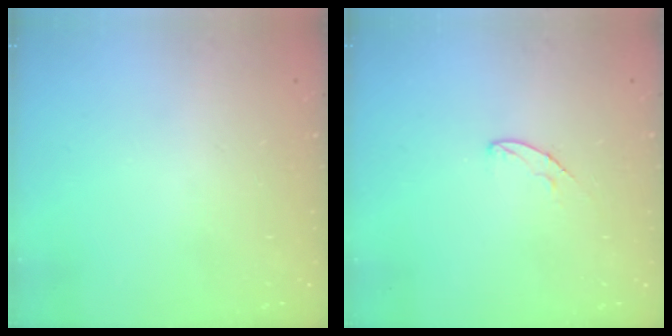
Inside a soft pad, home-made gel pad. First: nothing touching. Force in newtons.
{"total": 5.2, "press": 5.1, "slide": 0.4}